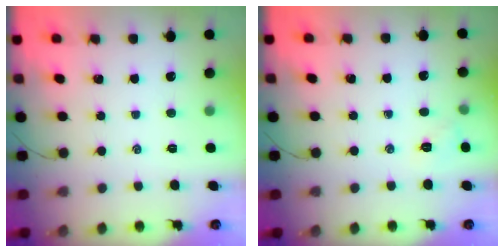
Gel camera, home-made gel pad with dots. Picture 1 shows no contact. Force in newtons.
{"total": 5.1, "press": 4.9, "slide": 1.5}